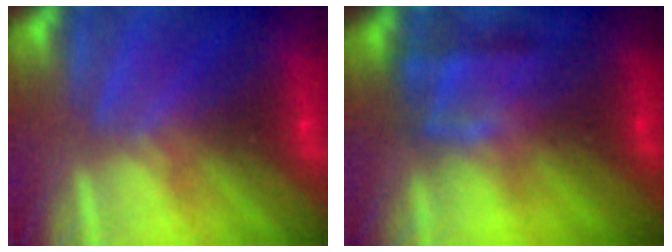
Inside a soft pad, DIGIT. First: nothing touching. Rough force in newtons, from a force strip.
{"total": 7.0}